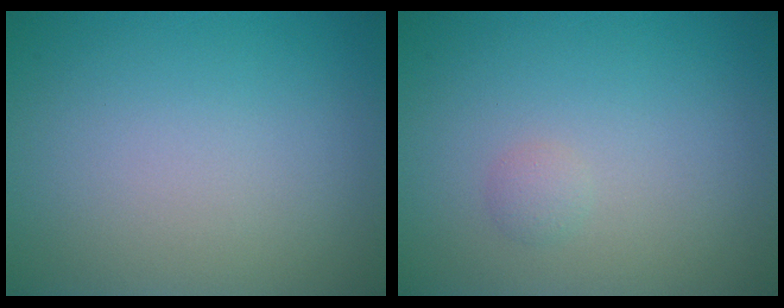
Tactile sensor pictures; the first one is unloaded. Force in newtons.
{"total": 0.7, "press": 0.7, "slide": 0.0}